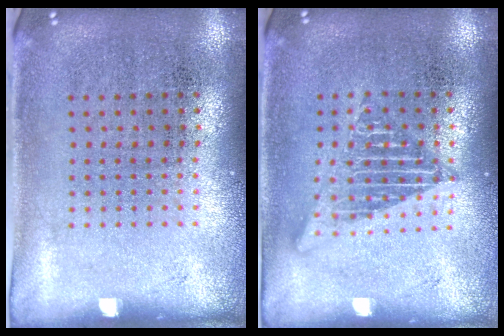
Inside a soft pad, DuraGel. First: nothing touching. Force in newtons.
{"total": 1.7, "press": 1.7, "slide": 0.2}